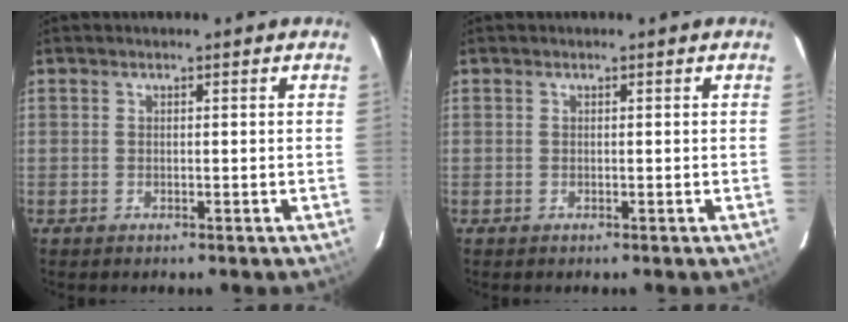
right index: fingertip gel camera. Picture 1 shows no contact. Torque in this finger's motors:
{"motor_torque": [0.02, 0.02, 0.01, -0.01]}